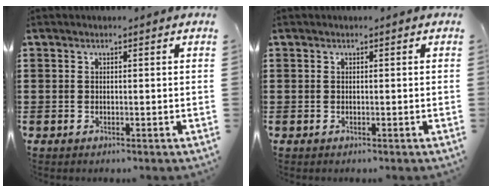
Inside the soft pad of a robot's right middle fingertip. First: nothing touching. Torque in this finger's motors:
{"motor_torque": [0.00, 0.00, 0.00, 0.00]}